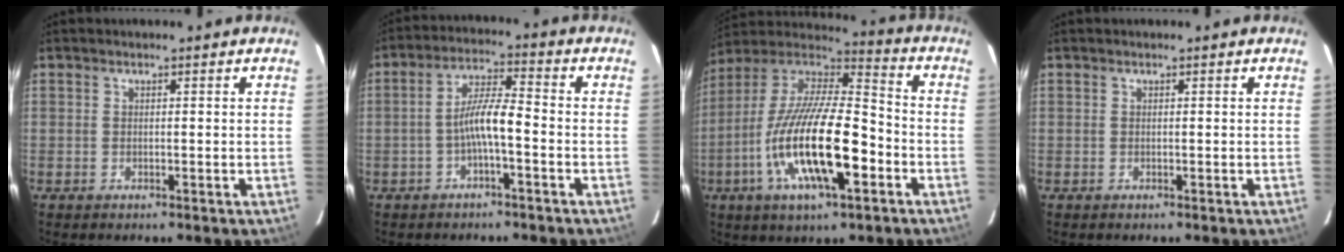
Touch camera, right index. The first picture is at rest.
{"total": 6.0, "force": [-2.3, 0.8, 5.5], "torque": [-0.112, 0.013, -0.040]}
{"total": 22.5, "force": [-7.6, 7.0, 20.0], "torque": [-0.379, -0.028, -0.143]}
{"total": 0.0}